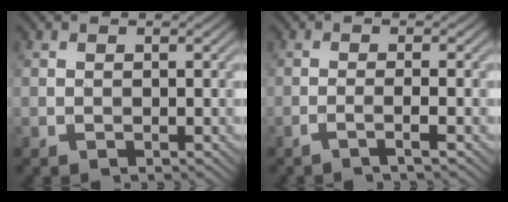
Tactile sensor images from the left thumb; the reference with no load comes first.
{"total": 1.9, "force": [-0.9, 0.1, 1.7], "torque": [-0.021, 0.010, -0.032]}